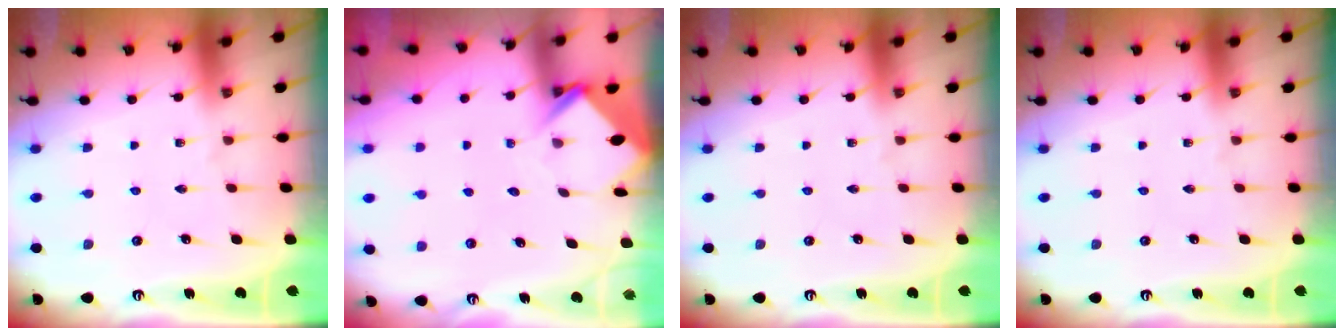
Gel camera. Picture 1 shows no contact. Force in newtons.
{"total": 3.9, "press": 3.9, "slide": 0.2}
{"total": 0.0}
{"total": 0.0}